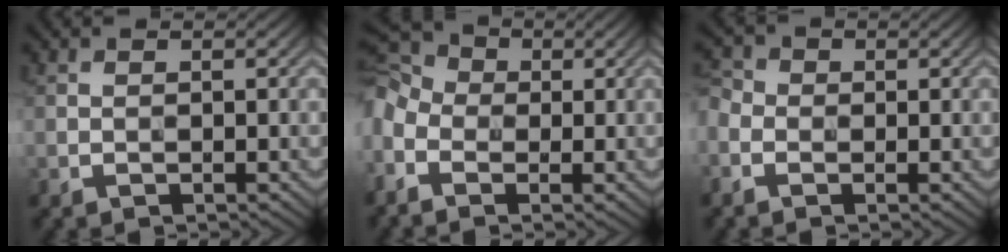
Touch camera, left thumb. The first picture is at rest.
{"total": 8.6, "force": [-1.9, 6.5, 5.4], "torque": [-0.164, 0.000, -0.041]}
{"total": 3.2, "force": [-1.2, 2.6, 1.5], "torque": [-0.050, 0.001, -0.029]}